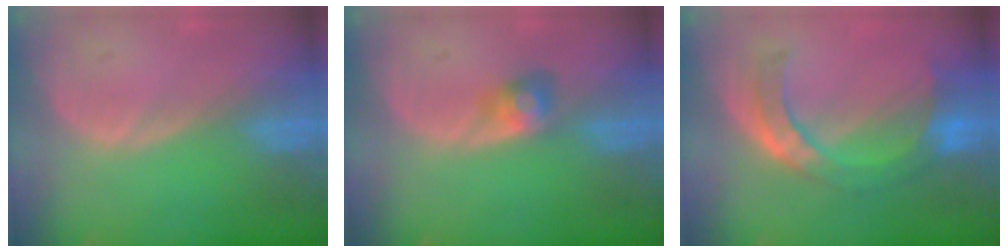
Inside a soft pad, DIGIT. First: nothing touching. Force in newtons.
{"total": 2.7, "press": 2.7, "slide": 0.3}
{"total": 7.5, "press": 7.2, "slide": 1.8}